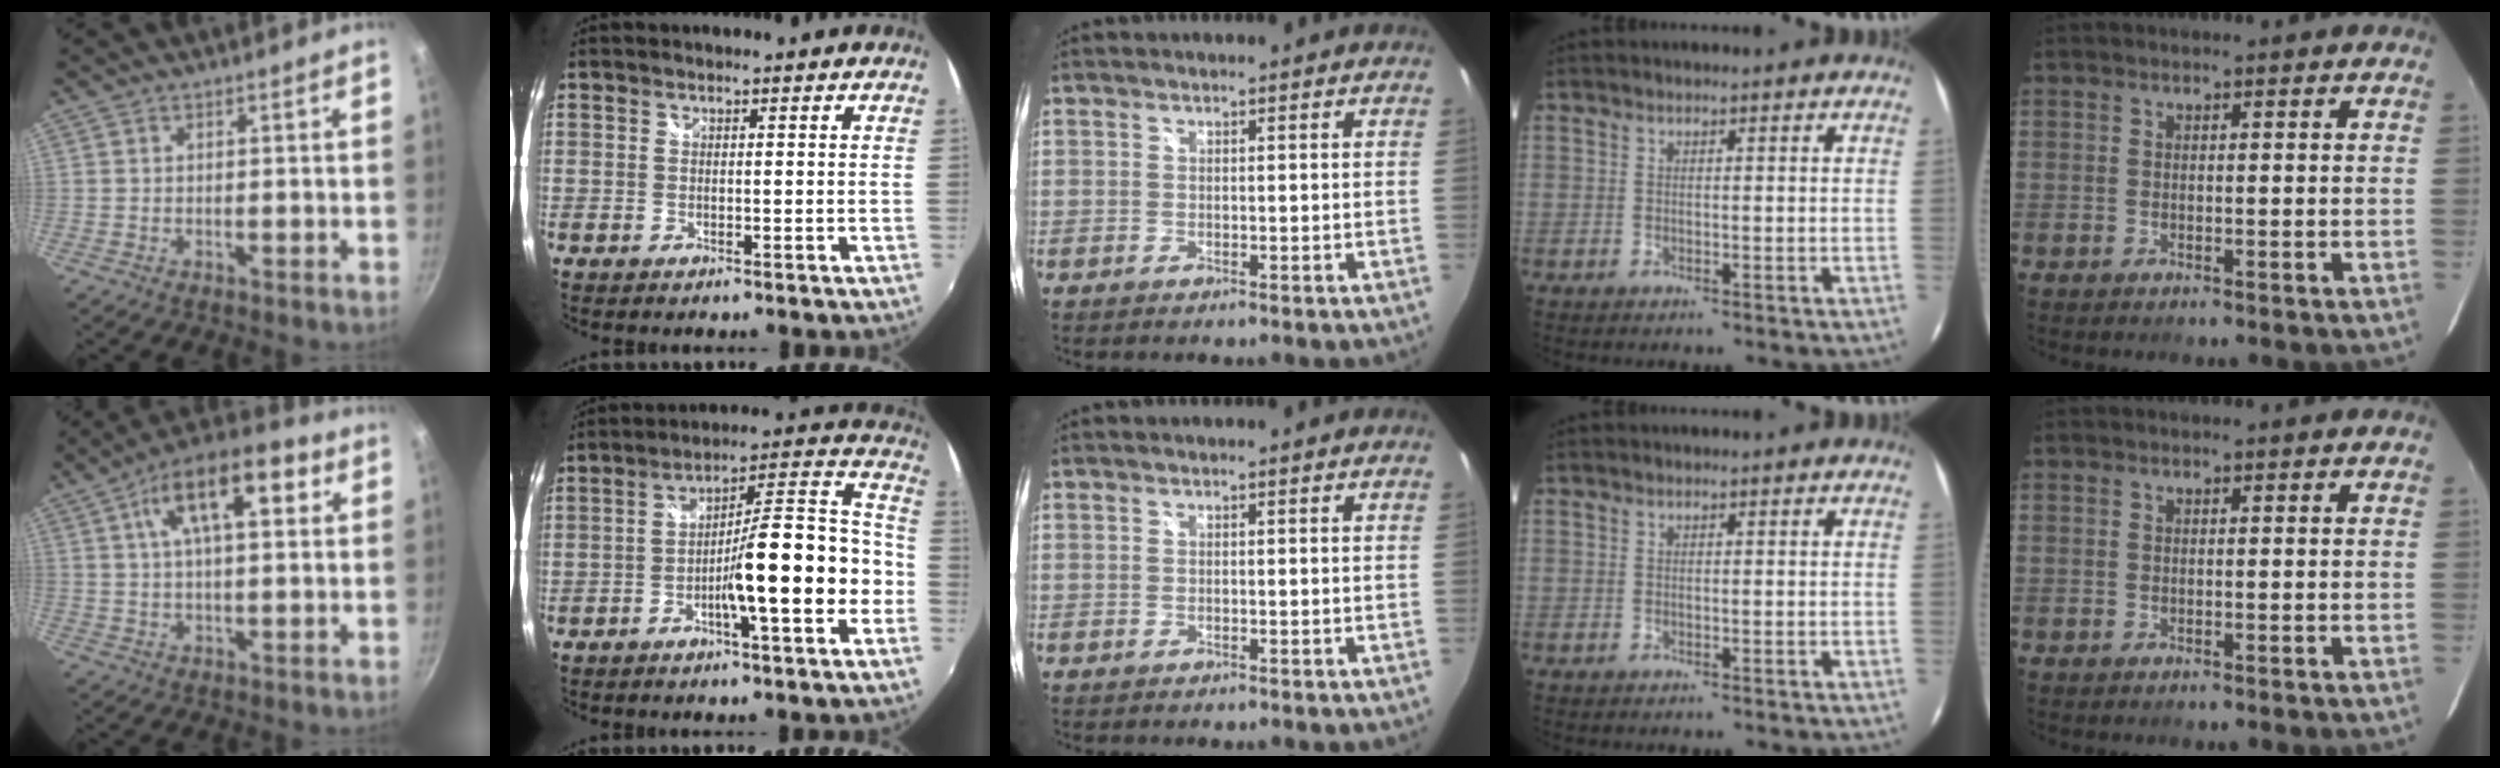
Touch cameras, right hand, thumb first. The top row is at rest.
{"thumb": {"total": 15.4, "force": [5.1, 6.9, 12.8], "torque": [-0.193, 0.016, 0.073]}, "index": {"total": 15.5, "force": [-5.0, 2.2, 14.5], "torque": [-0.206, 0.028, -0.080]}}